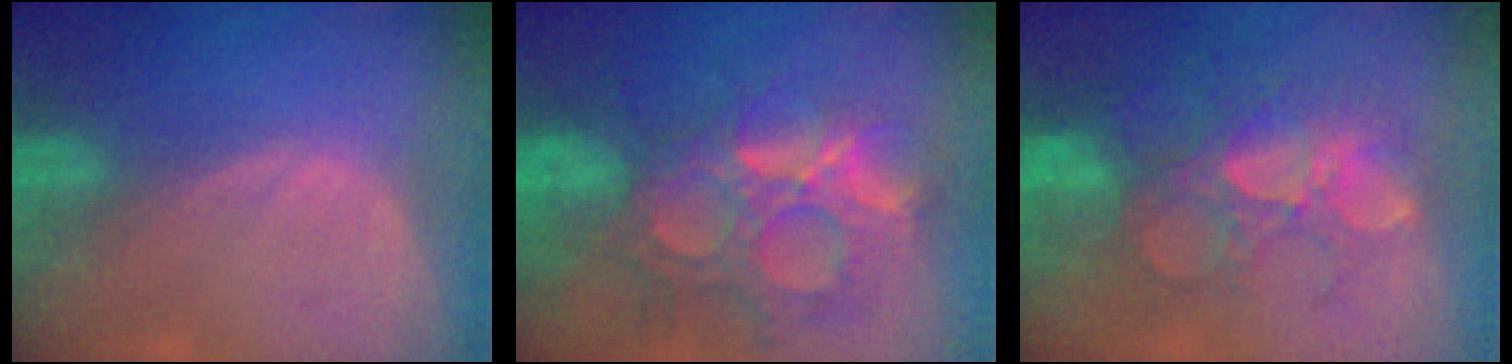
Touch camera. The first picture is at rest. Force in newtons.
{"total": 14.3, "press": 11.9, "slide": 7.8}
{"total": 10.5, "press": 9.3, "slide": 4.8}